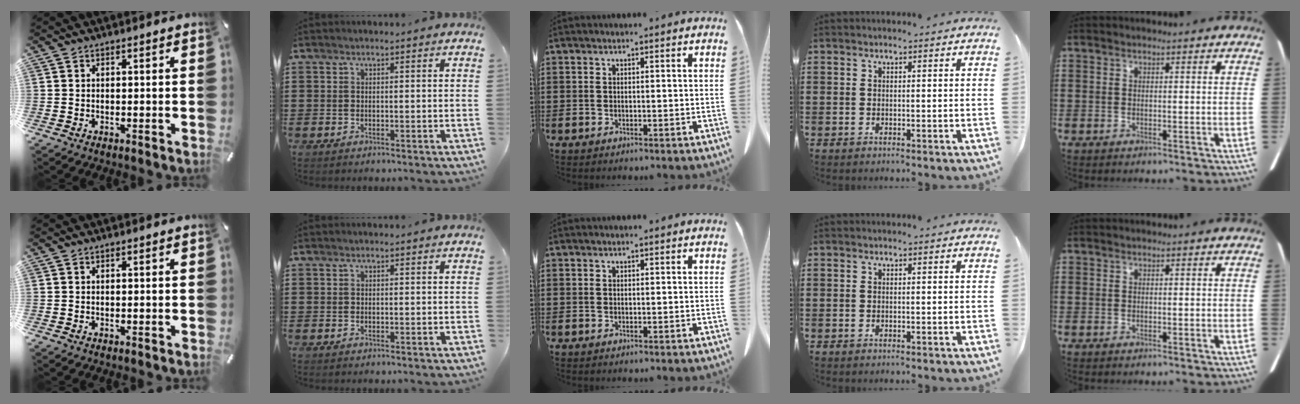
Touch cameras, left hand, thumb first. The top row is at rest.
{}